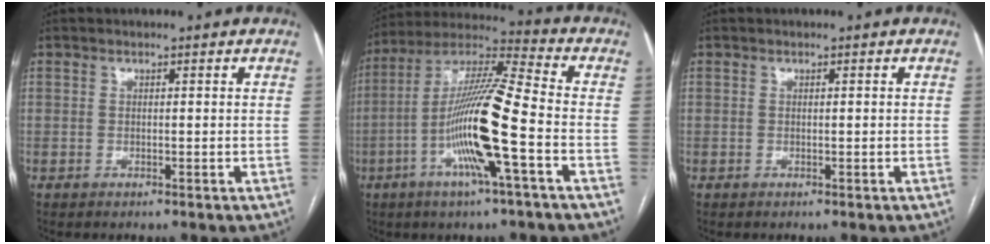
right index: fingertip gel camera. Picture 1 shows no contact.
{"total": 15.9, "force": [-4.5, 0.1, 15.2], "torque": [-0.296, 0.000, -0.093]}
{"total": 0.0}